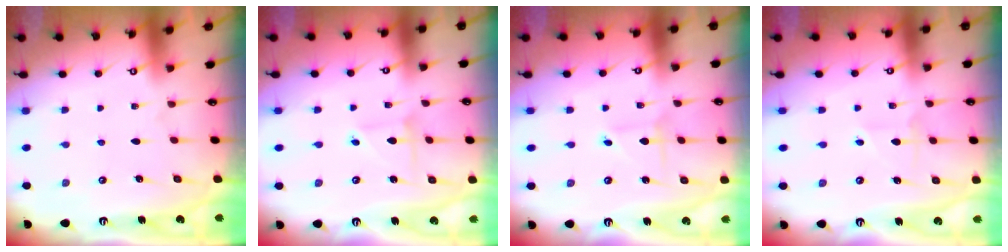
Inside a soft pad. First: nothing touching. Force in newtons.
{"total": 2.6, "press": 2.6, "slide": 0.3}
{"total": 1.0, "press": 1.0, "slide": 0.1}
{"total": 3.9, "press": 3.7, "slide": 1.0}